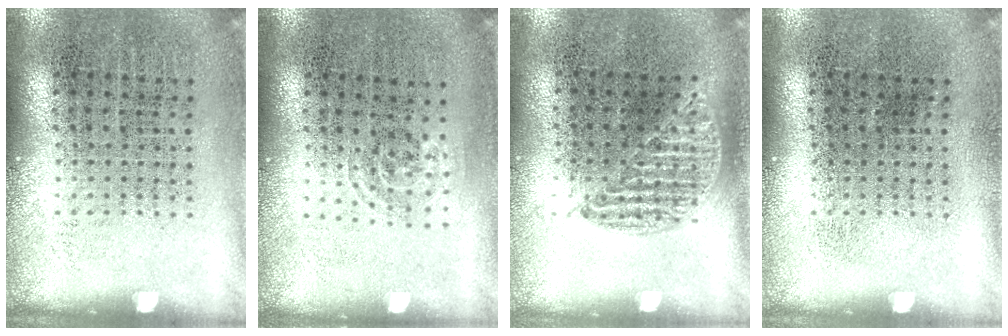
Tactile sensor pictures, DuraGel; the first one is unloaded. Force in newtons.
{"total": 0.8, "press": 0.5, "slide": 0.6}
{"total": 0.9, "press": 0.8, "slide": 0.4}
{"total": 0.0}